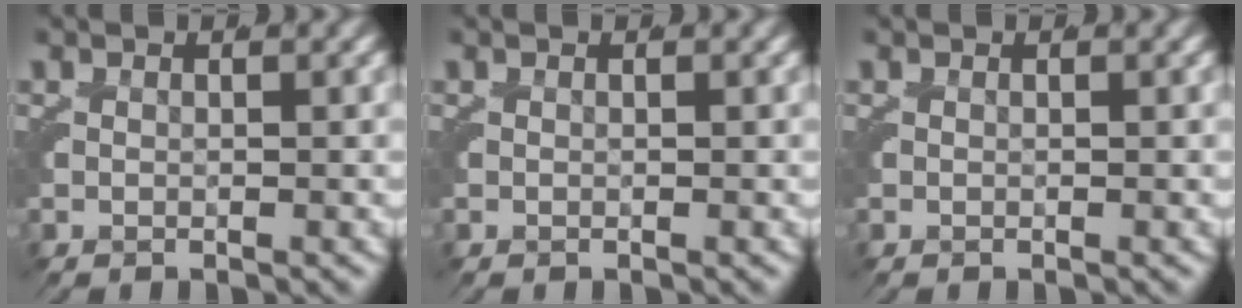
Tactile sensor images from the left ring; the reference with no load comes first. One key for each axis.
{"total": 0.0}
{"total": 0.0}